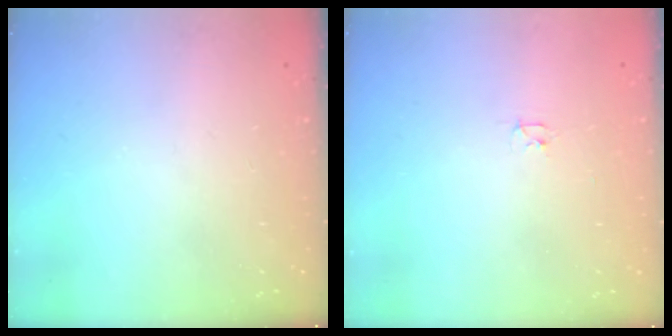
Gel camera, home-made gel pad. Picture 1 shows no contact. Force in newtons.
{"total": 2.4, "press": 2.3, "slide": 0.4}